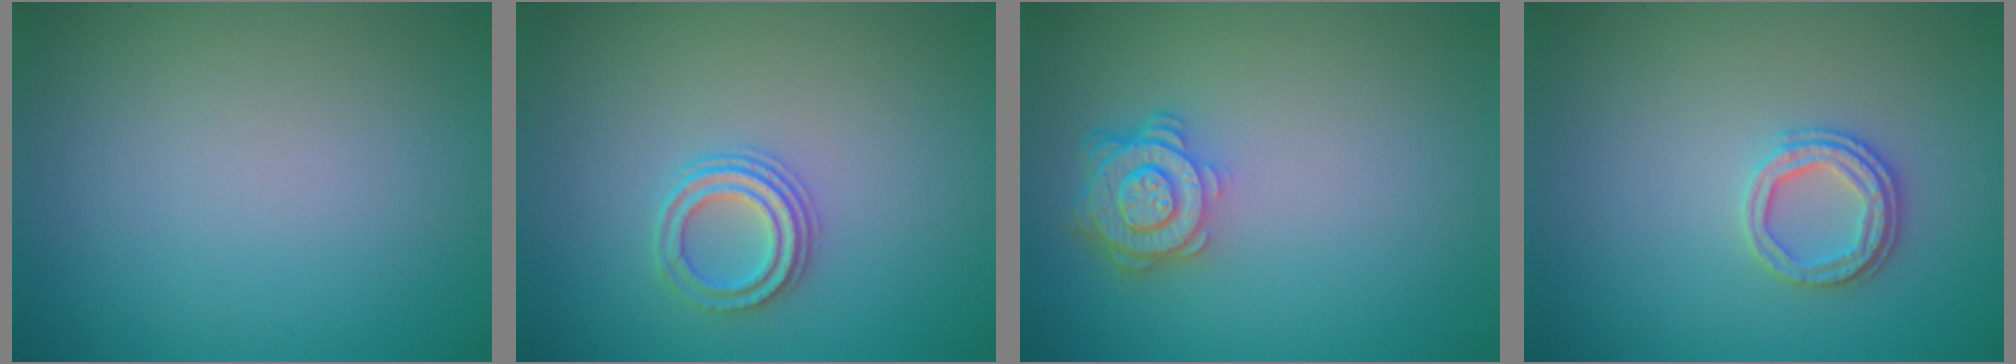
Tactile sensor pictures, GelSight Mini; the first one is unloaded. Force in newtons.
{"total": 2.5, "press": 2.2, "slide": 1.2}
{"total": 4.4, "press": 3.5, "slide": 2.6}
{"total": 2.5, "press": 2.3, "slide": 0.9}